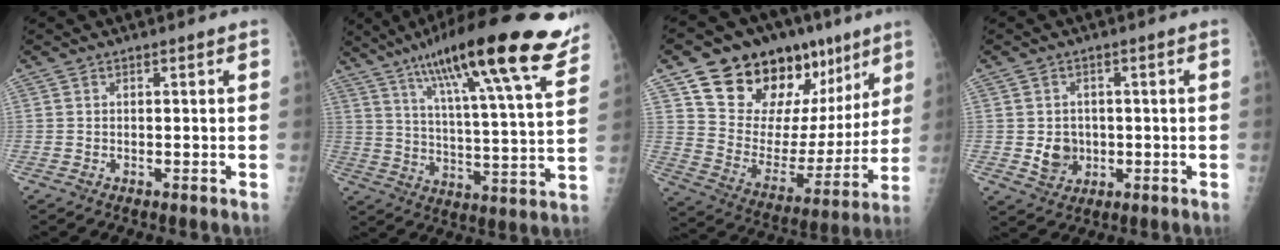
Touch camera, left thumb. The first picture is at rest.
{"total": 25.7, "force": [17.2, 3.6, 18.7], "torque": [-0.281, -0.044, 0.258]}
{"total": 26.4, "force": [14.7, 14.9, 16.1], "torque": [-0.197, -0.024, 0.248]}
{"total": 5.1, "force": [-0.3, 4.4, 2.4], "torque": [-0.016, 0.002, 0.003]}